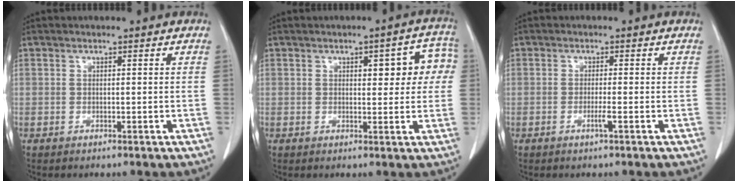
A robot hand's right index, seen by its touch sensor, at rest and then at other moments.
{"total": 6.8, "force": [1.6, 2.7, 6.0], "torque": [-0.057, 0.025, 0.017]}
{"total": 1.6, "force": [-0.7, -0.3, 1.4], "torque": [-0.028, -0.003, -0.014]}